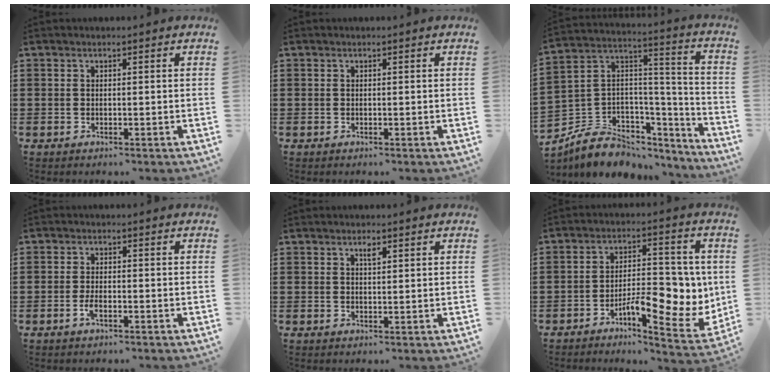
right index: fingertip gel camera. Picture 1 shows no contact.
{"total": 0.0}
{"total": 7.4, "force": [-4.9, 5.4, 1.4], "torque": [-0.038, 0.003, -0.086]}
{"total": 2.0, "force": [-1.0, 0.7, 1.7], "torque": [-0.046, -0.006, -0.022]}
{"total": 1.4, "force": [0.7, 0.4, 1.1], "torque": [-0.015, 0.001, 0.010]}
{"total": 10.4, "force": [-2.2, 4.7, 9.1], "torque": [-0.110, -0.007, -0.036]}